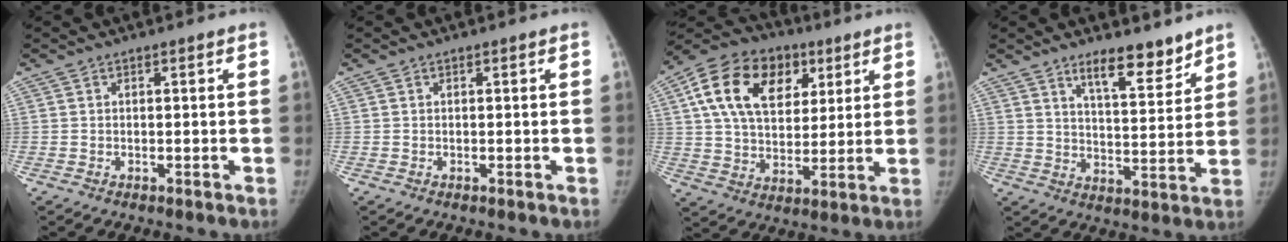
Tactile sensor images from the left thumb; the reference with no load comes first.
{"total": 0.0}
{"total": 20.1, "force": [7.4, 13.6, 12.8], "torque": [-0.208, 0.004, 0.121]}
{"total": 9.6, "force": [7.2, 3.0, 5.7], "torque": [-0.066, -0.057, 0.119]}